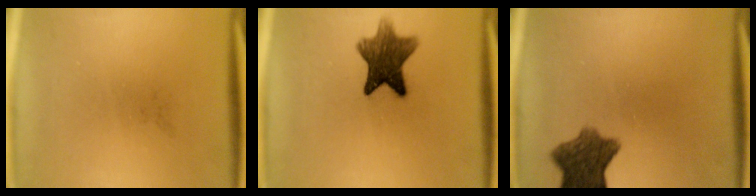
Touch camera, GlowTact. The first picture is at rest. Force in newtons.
{"total": 9.3}
{"total": 8.1}